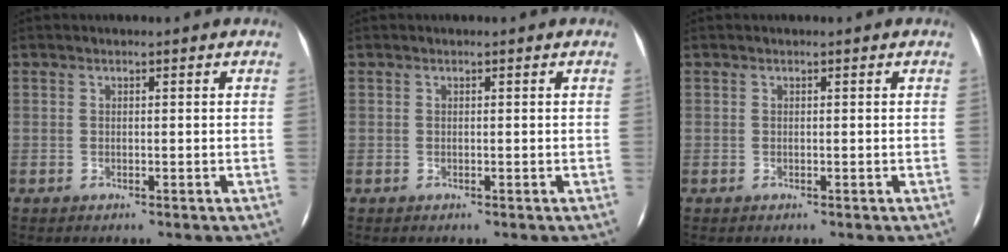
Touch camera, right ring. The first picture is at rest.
{"total": 0.0}
{"total": 0.0}